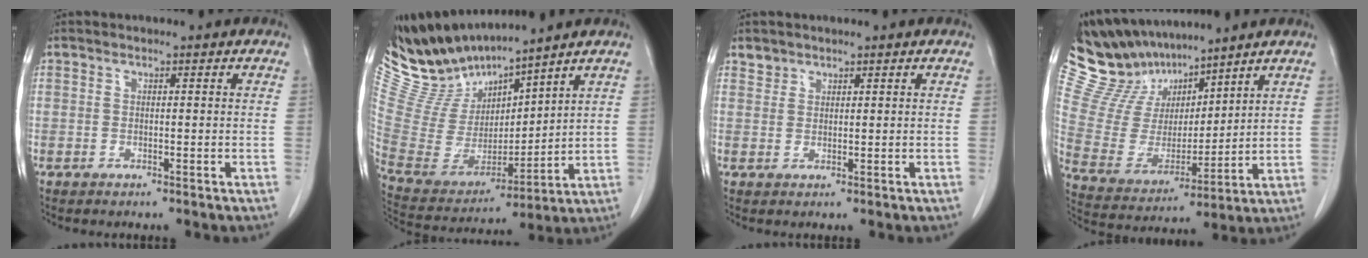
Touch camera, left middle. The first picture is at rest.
{"total": 11.9, "force": [11.6, 0.7, 2.6], "torque": [-0.082, -0.005, 0.254]}
{"total": 1.5, "force": [1.2, 0.8, -0.2], "torque": [0.010, 0.004, 0.020]}
{"total": 14.3, "force": [12.9, 4.9, 4.0], "torque": [-0.095, 0.017, 0.258]}